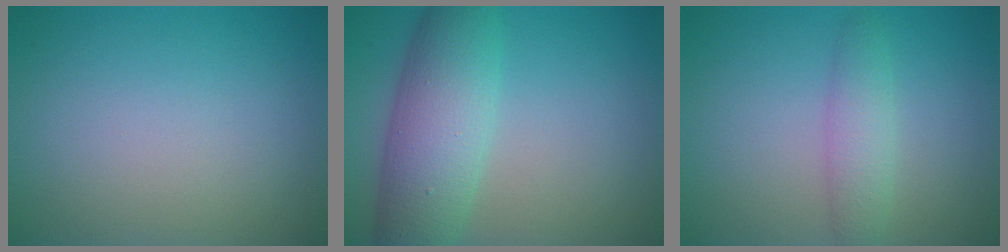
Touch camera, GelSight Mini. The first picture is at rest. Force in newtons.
{"total": 7.0, "press": 7.0, "slide": 0.2}
{"total": 2.4, "press": 2.4, "slide": 0.1}